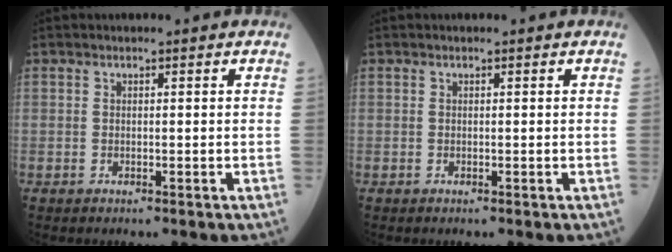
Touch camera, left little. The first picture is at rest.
{"total": 0.0}